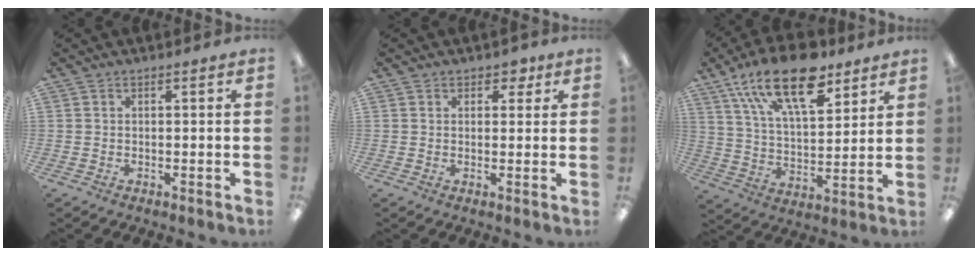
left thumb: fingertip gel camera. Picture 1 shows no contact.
{"total": 3.1, "force": [1.7, 2.3, 1.1], "torque": [0.000, -0.003, 0.027]}
{"total": 20.3, "force": [12.9, 8.9, 13.0], "torque": [-0.224, -0.053, 0.221]}